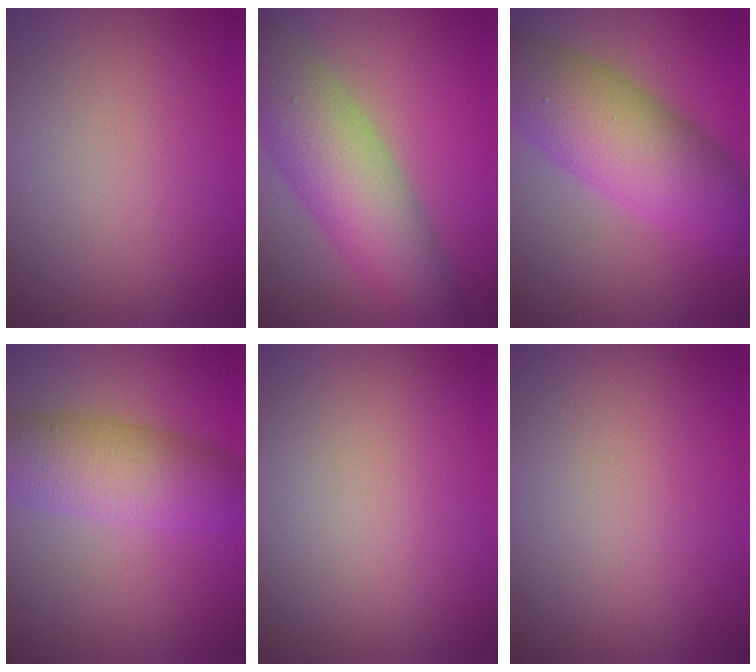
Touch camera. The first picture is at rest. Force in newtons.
{"total": 8.2, "press": 8.2, "slide": 0.2}
{"total": 9.8, "press": 9.8, "slide": 0.3}
{"total": 6.8, "press": 6.8, "slide": 0.2}
{"total": 0.0}
{"total": 0.0}